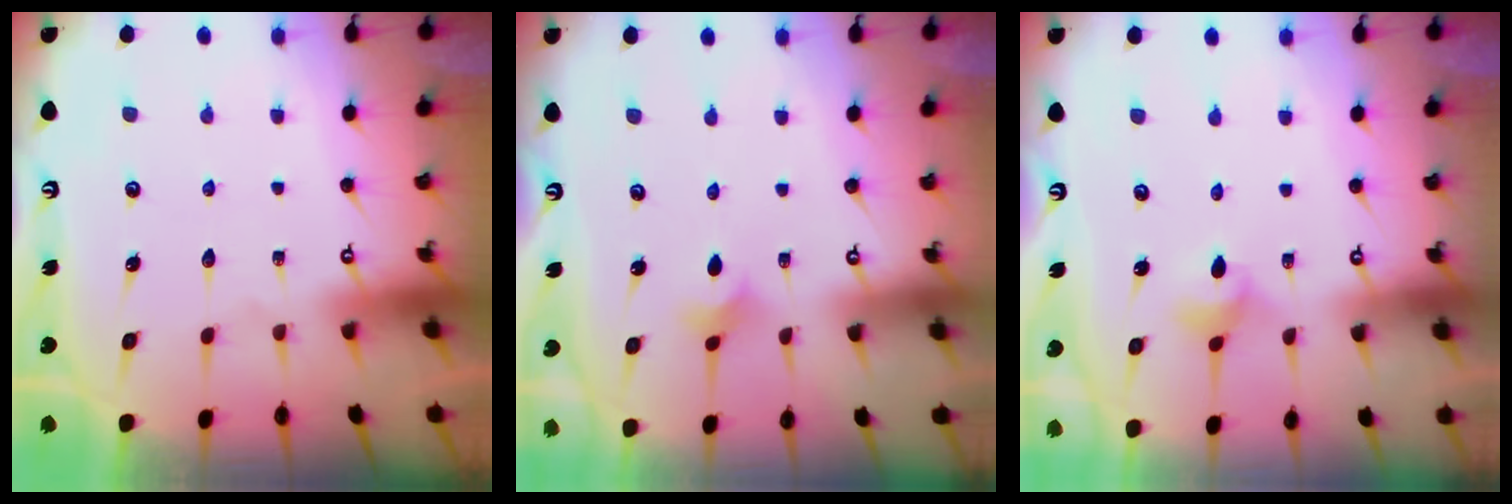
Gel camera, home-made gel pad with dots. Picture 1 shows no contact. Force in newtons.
{"total": 2.0, "press": 1.9, "slide": 0.6}
{"total": 3.6, "press": 3.6, "slide": 0.7}